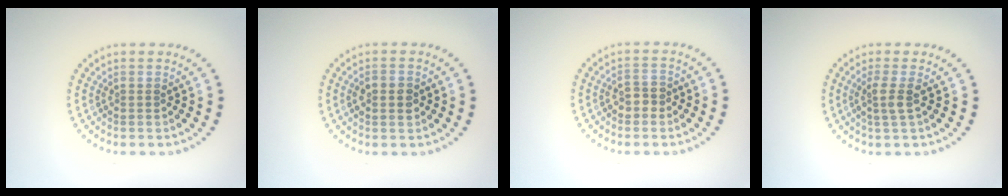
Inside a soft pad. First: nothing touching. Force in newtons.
{"total": 2.6, "press": 2.6, "slide": 0.2}
{"total": 1.6, "press": 1.5, "slide": 0.5}
{"total": 1.9, "press": 1.5, "slide": 1.1}